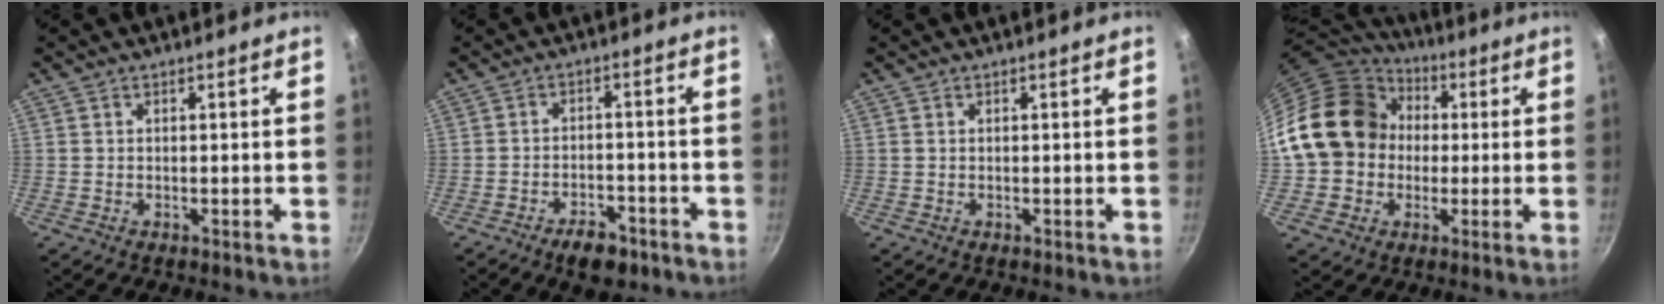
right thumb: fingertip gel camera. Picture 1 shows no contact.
{"total": 6.5, "force": [-4.4, 3.2, 3.6], "torque": [-0.039, 0.032, -0.062]}
{"total": 0.0}
{"total": 17.7, "force": [1.1, 15.2, 8.9], "torque": [-0.132, 0.043, 0.013]}